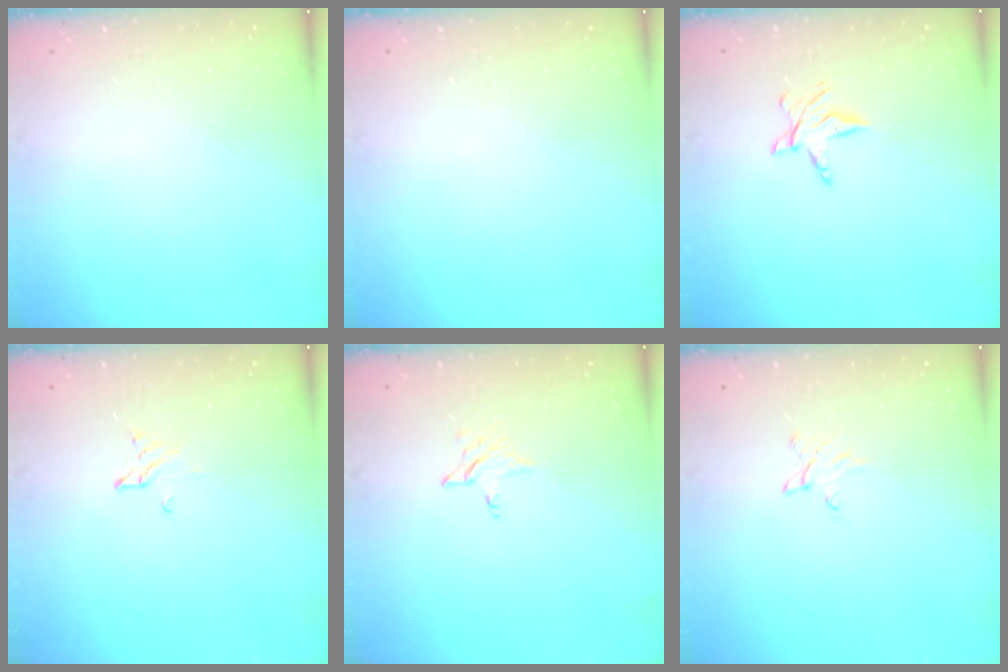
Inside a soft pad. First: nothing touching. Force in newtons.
{"total": 0.0}
{"total": 4.9, "press": 4.9, "slide": 0.5}
{"total": 2.2, "press": 2.2, "slide": 0.2}
{"total": 2.9, "press": 2.9, "slide": 0.2}
{"total": 3.5, "press": 3.4, "slide": 0.4}